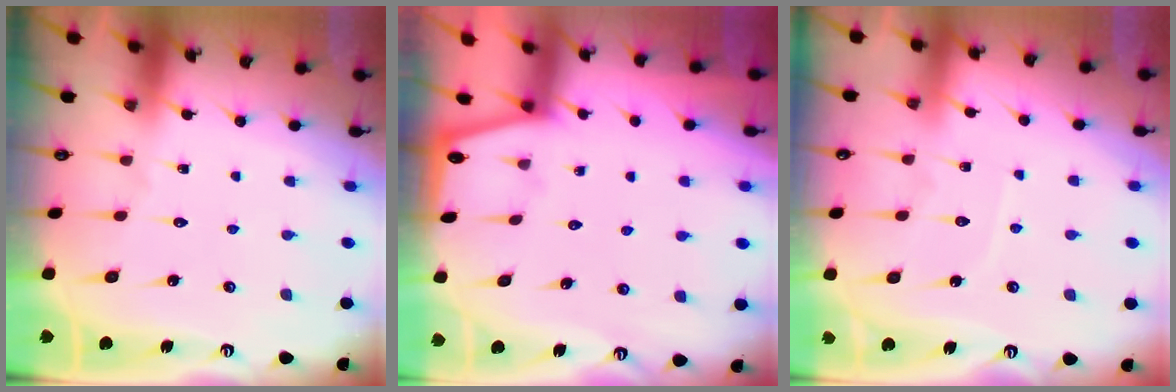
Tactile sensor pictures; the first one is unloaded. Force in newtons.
{"total": 0.0}
{"total": 5.0, "press": 5.0, "slide": 0.2}